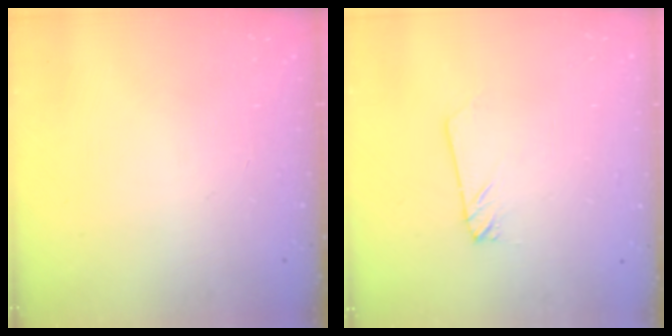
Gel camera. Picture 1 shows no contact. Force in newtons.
{"total": 1.4, "press": 1.4, "slide": 0.1}